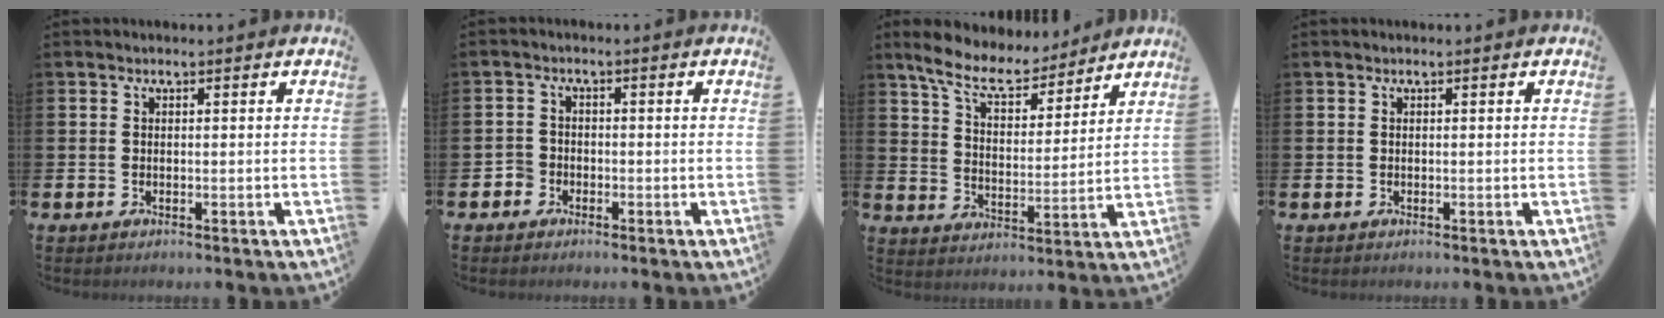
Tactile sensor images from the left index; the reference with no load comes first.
{"total": 2.4, "force": [-1.9, 1.3, -0.4], "torque": [-0.001, 0.006, -0.043]}
{"total": 7.9, "force": [7.2, 2.3, 2.4], "torque": [-0.074, -0.048, 0.126]}
{"total": 0.0}